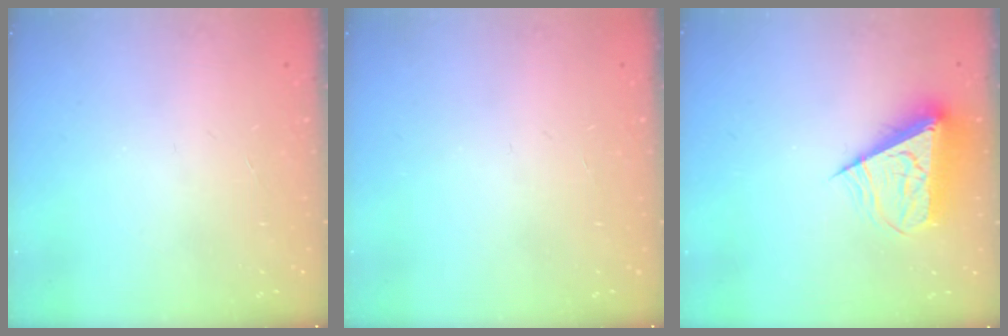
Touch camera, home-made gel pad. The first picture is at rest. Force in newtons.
{"total": 0.0}
{"total": 10.3, "press": 10.3, "slide": 0.8}